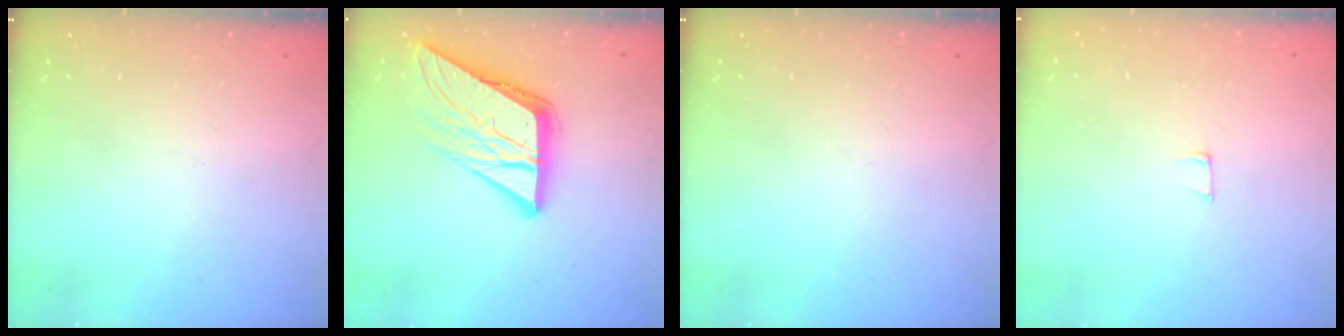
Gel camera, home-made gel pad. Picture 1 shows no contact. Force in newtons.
{"total": 11.5, "press": 11.4, "slide": 1.1}
{"total": 0.0}
{"total": 5.6, "press": 4.5, "slide": 3.3}